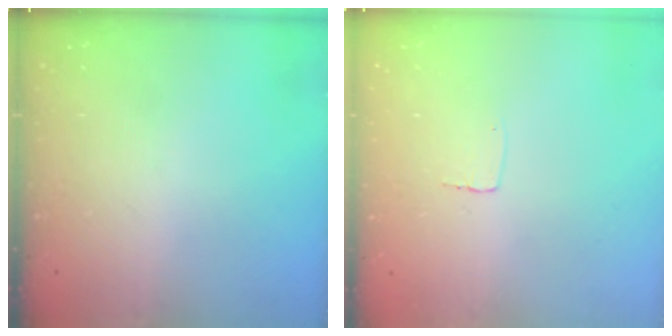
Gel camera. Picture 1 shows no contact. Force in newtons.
{"total": 2.6, "press": 2.6, "slide": 0.1}